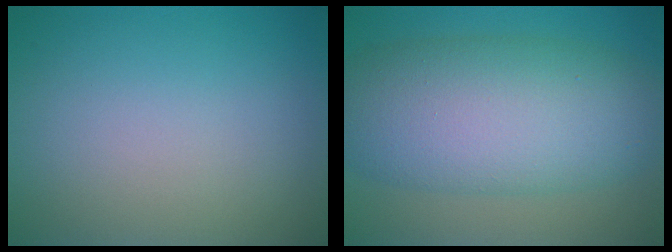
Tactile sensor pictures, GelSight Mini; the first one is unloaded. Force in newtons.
{"total": 10.9, "press": 10.9, "slide": 0.3}